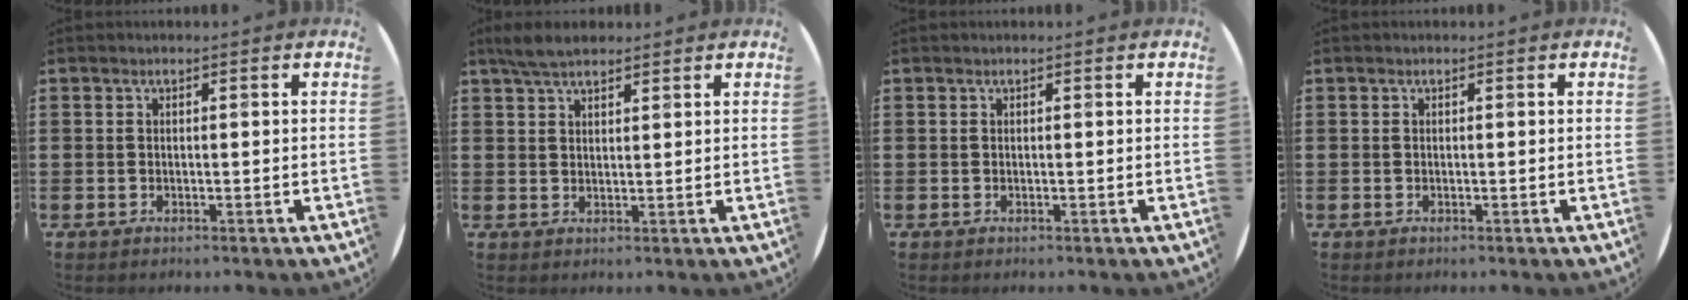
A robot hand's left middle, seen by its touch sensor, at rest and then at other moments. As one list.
[{"total": 4.1, "force": [3.4, 1.2, 1.9], "torque": [-0.045, 0.003, 0.063]}, {"total": 0.0}, {"total": 0.0}]